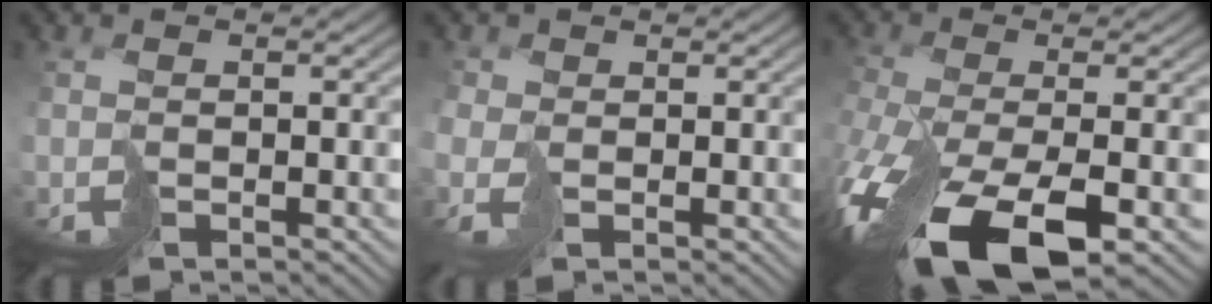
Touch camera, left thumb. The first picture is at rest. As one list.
[{"total": 2.5, "force": [-0.5, 1.8, 1.7], "torque": [-0.056, -0.004, -0.015]}, {"total": 15.3, "force": [-7.1, 6.1, 12.1], "torque": [-0.297, -0.049, -0.105]}]